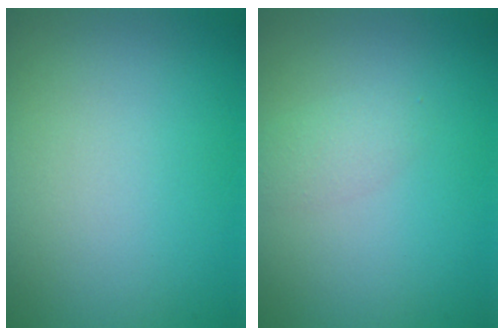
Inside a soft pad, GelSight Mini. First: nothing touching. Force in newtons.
{"total": 1.5, "press": 1.5, "slide": 0.1}